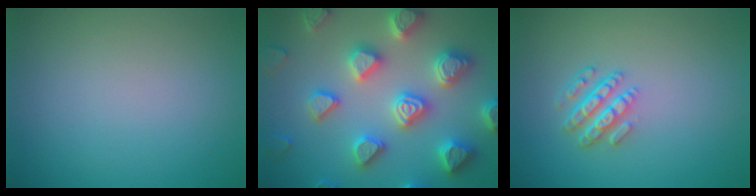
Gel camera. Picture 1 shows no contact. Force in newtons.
{"total": 7.4, "press": 7.2, "slide": 1.6}
{"total": 4.0, "press": 3.0, "slide": 2.7}